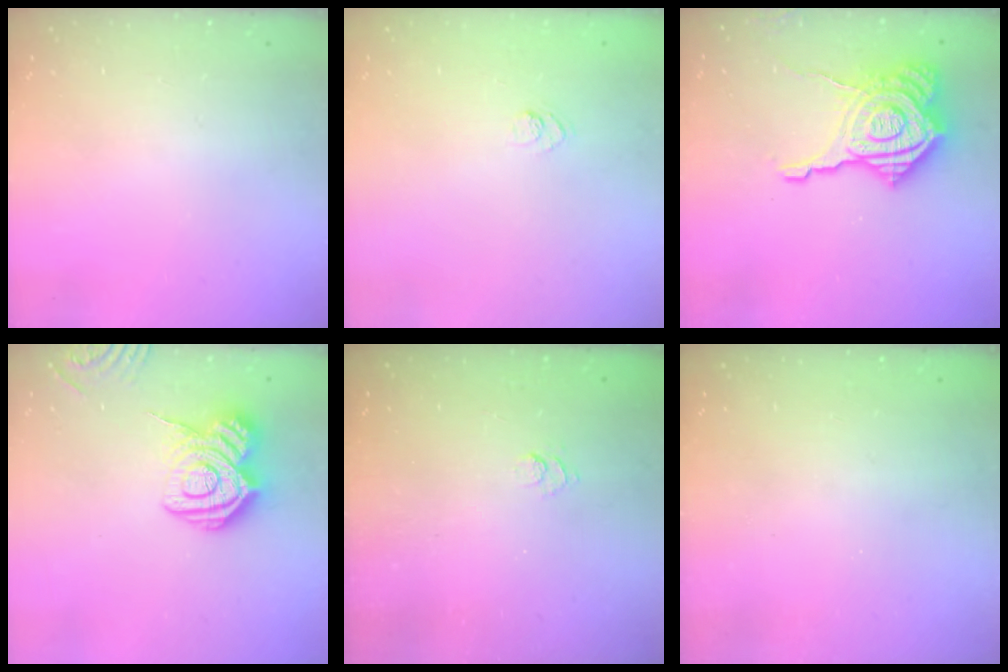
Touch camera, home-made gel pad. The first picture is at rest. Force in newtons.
{"total": 3.2, "press": 3.0, "slide": 1.0}
{"total": 20.6, "press": 20.5, "slide": 1.6}
{"total": 14.7, "press": 14.6, "slide": 1.0}
{"total": 2.5, "press": 2.0, "slide": 1.4}
{"total": 2.3, "press": 2.2, "slide": 0.8}